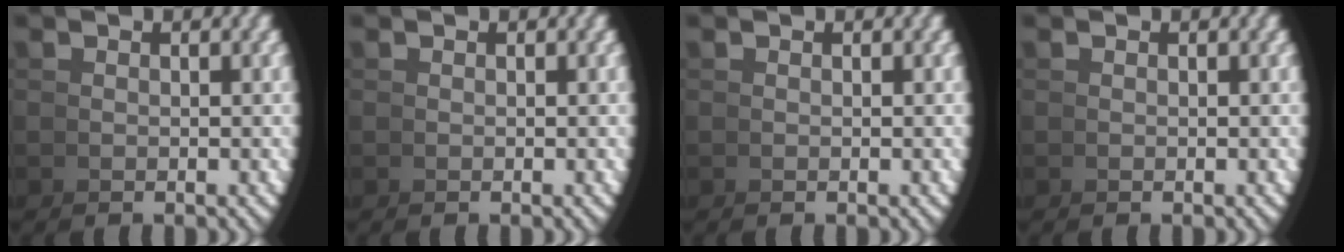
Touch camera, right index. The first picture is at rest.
{"total": 0.0}
{"total": 0.0}
{"total": 0.0}